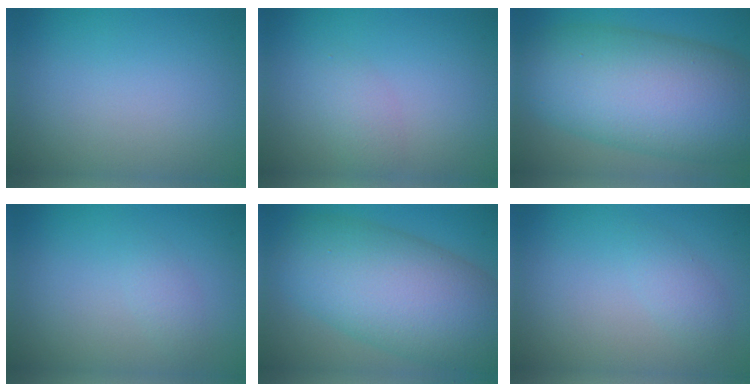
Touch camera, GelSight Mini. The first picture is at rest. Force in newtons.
{"total": 1.6, "press": 1.6, "slide": 0.1}
{"total": 14.4, "press": 14.4, "slide": 0.5}
{"total": 1.1, "press": 1.1, "slide": 0.0}
{"total": 12.0, "press": 11.9, "slide": 0.6}
{"total": 1.5, "press": 1.5, "slide": 0.1}